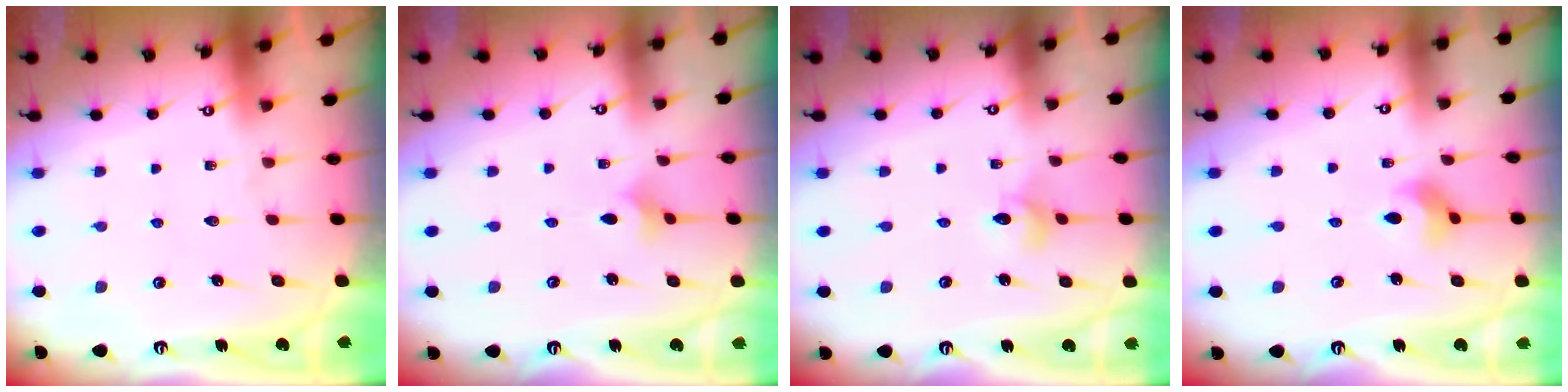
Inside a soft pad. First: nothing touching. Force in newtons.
{"total": 2.0, "press": 2.0, "slide": 0.4}
{"total": 3.3, "press": 3.3, "slide": 0.3}
{"total": 3.9, "press": 3.9, "slide": 0.7}